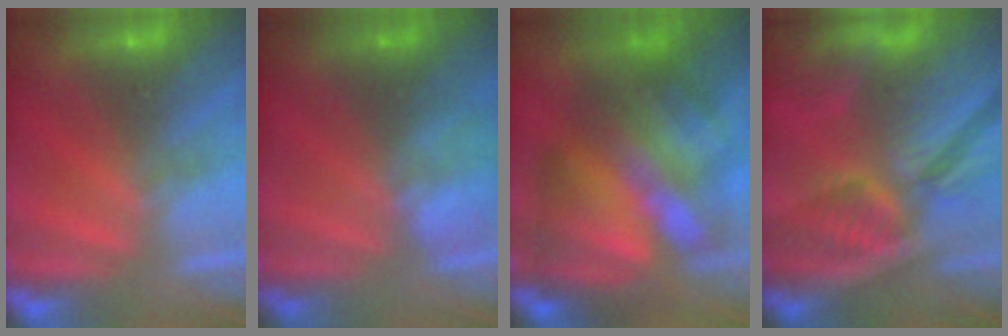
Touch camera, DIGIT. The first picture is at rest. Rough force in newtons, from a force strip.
{"total": 2.4}
{"total": 7.1}
{"total": 8.8}